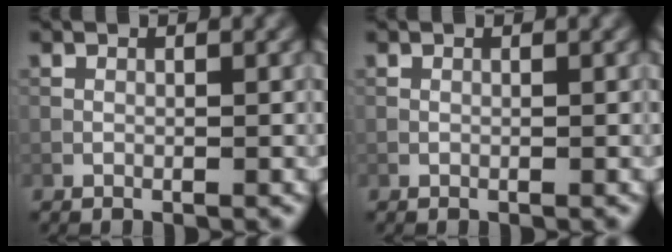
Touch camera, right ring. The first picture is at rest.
{"total": 0.0}